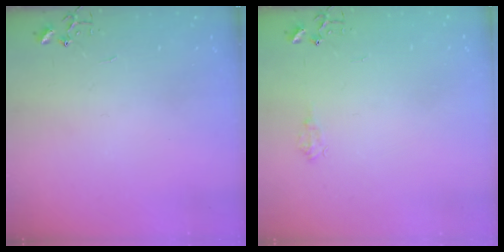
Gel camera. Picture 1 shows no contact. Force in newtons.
{"total": 6.1, "press": 6.1, "slide": 0.8}